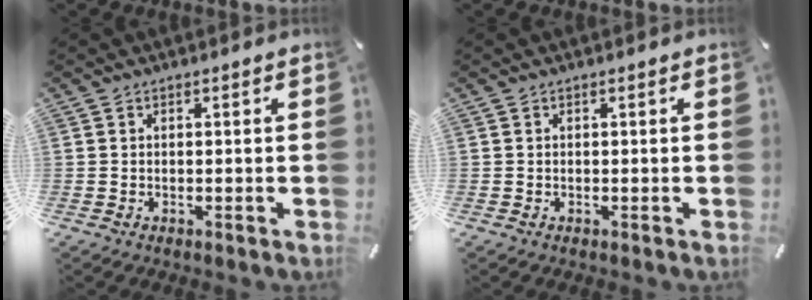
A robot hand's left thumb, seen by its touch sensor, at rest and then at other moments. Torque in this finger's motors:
{"motor_torque": [0.00, 0.00, 0.00, 0.00, 0.00]}